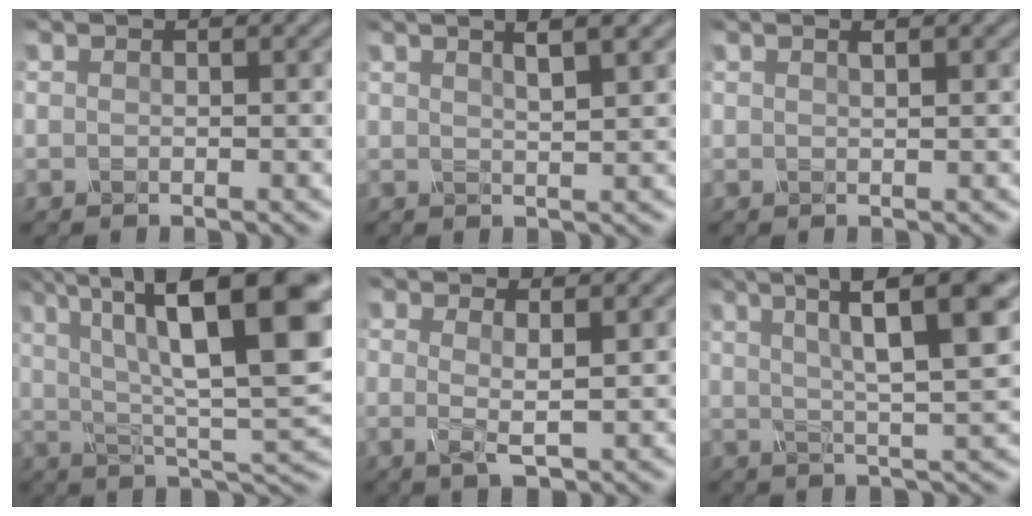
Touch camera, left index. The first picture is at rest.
{"total": 4.2, "force": [2.5, 1.1, 3.2], "torque": [-0.027, 0.020, 0.016]}
{"total": 1.3, "force": [0.5, 0.4, 1.1], "torque": [-0.007, 0.005, -0.001]}
{"total": 15.3, "force": [5.3, 4.7, 13.5], "torque": [-0.223, 0.011, 0.090]}
{"total": 2.1, "force": [0.2, 0.4, 2.1], "torque": [-0.041, -0.011, 0.006]}
{"total": 9.6, "force": [3.9, 2.1, 8.6], "torque": [-0.123, 0.023, 0.061]}